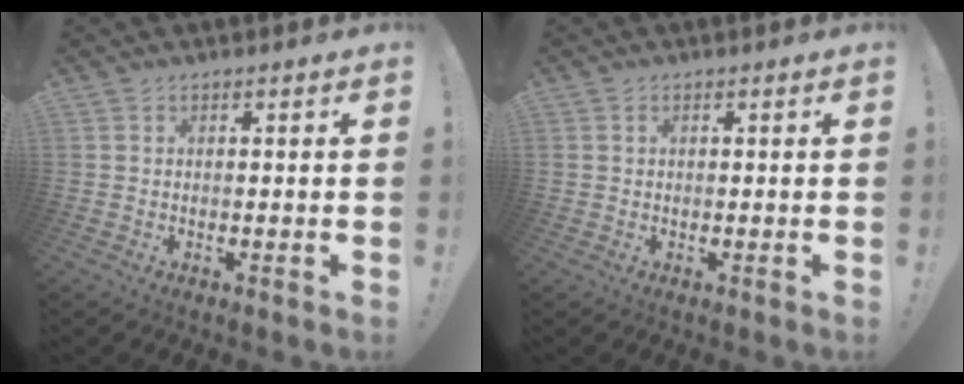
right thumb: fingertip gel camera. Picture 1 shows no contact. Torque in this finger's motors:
{"motor_torque": [0.09, 0.04, 0.18, -0.09, 0.03]}